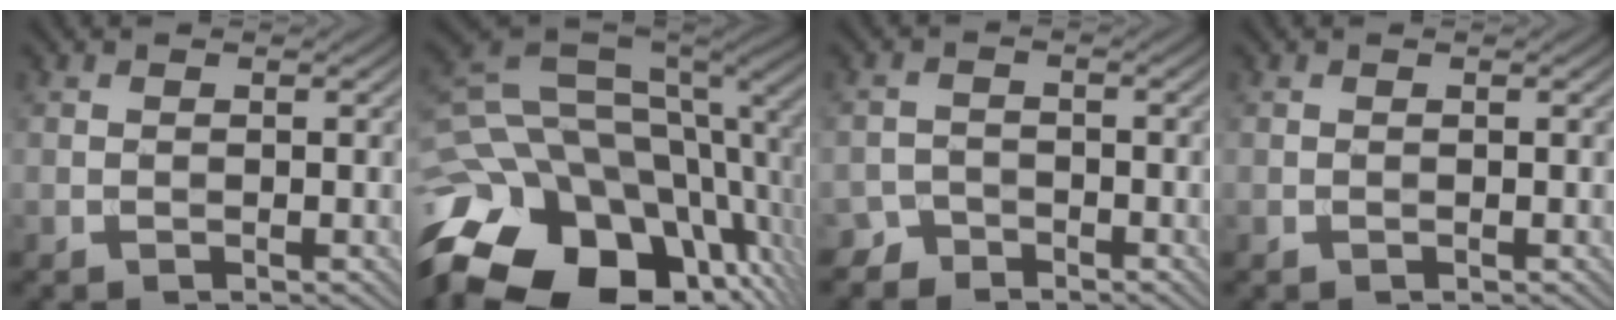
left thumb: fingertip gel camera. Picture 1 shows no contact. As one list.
[{"total": 20.1, "force": [-8.4, 13.6, 12.2], "torque": [-0.268, -0.013, -0.107]}, {"total": 2.3, "force": [-2.1, 1.1, -0.1], "torque": [0.008, 0.009, -0.044]}, {"total": 0.0}]